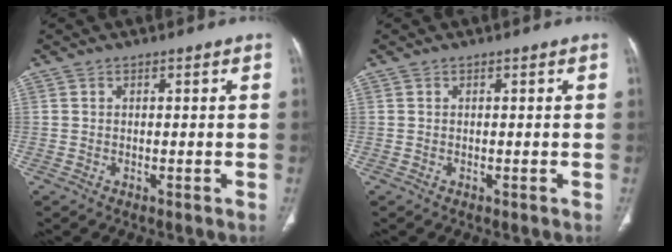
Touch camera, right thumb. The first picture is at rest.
{"total": 0.0}